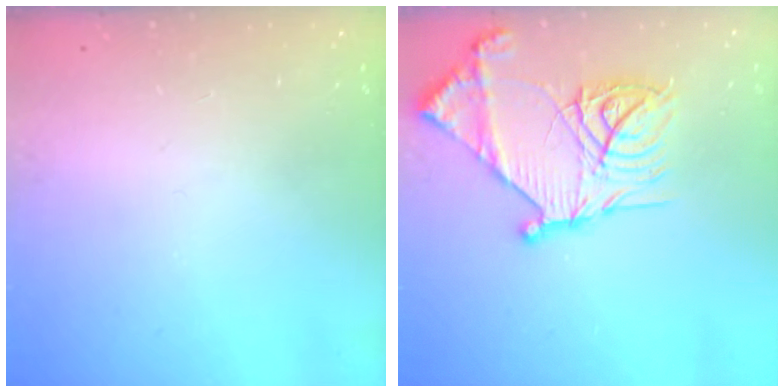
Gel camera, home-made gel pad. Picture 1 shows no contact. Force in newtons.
{"total": 22.5, "press": 22.4, "slide": 2.2}